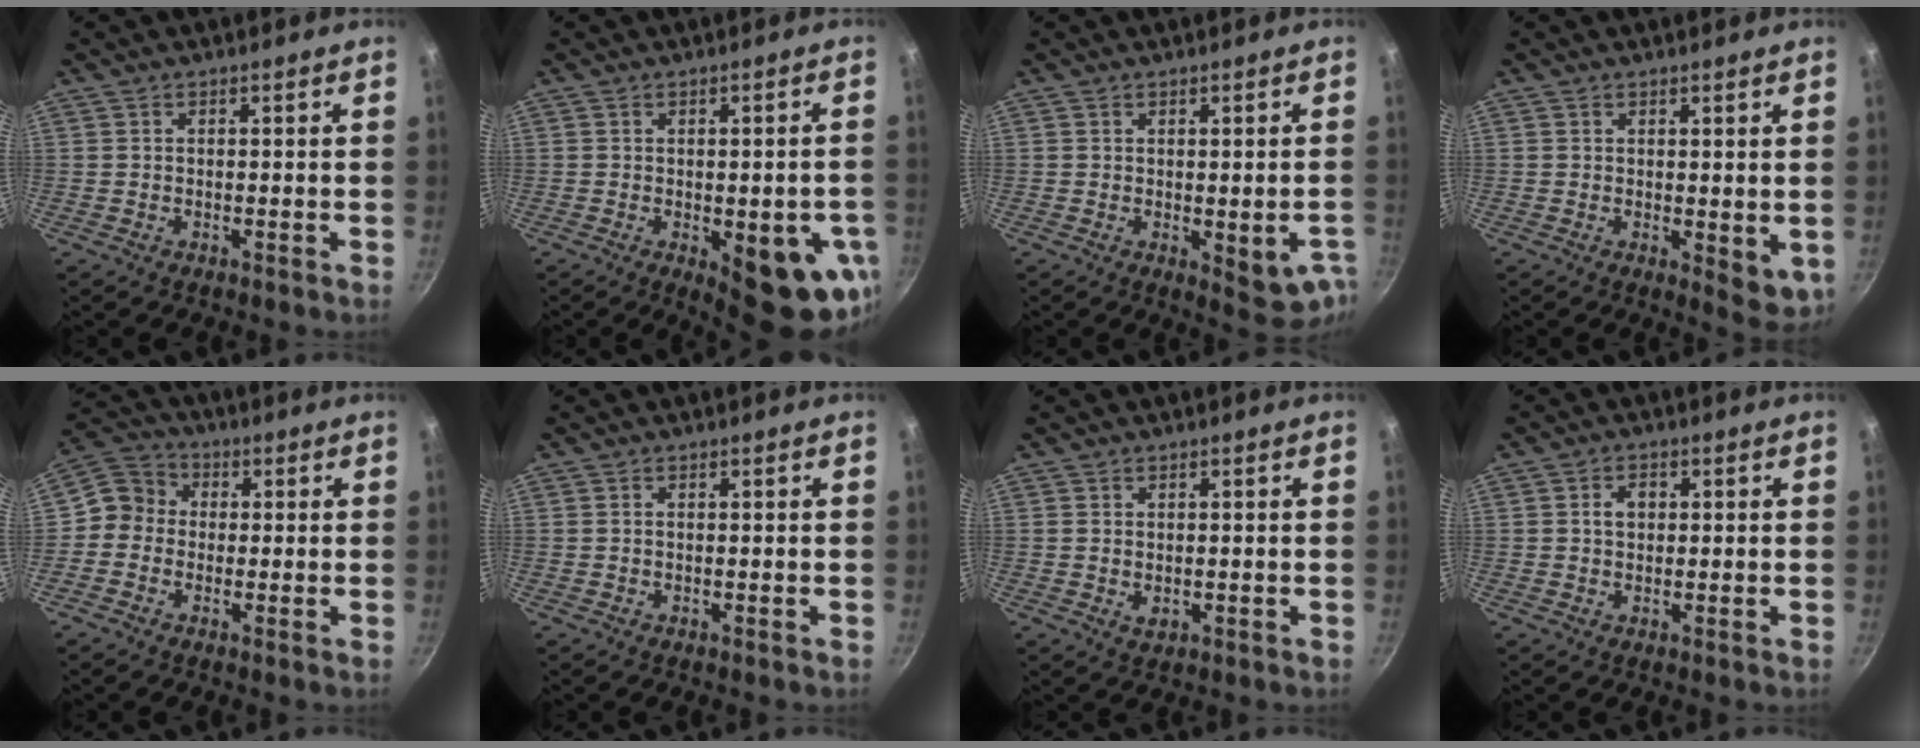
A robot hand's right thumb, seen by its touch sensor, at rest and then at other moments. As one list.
[{"total": 13.8, "force": [-4.1, 5.3, 12.0], "torque": [-0.105, 0.000, -0.041]}, {"total": 8.2, "force": [-1.8, 3.1, 7.3], "torque": [-0.061, 0.000, -0.015]}, {"total": 5.5, "force": [0.5, 2.8, 4.7], "torque": [-0.051, -0.005, 0.013]}, {"total": 6.5, "force": [-0.6, 6.1, 2.2], "torque": [-0.016, 0.019, -0.038]}, {"total": 0.0}, {"total": 1.9, "force": [-0.1, 1.4, 1.3], "torque": [-0.022, -0.003, 0.000]}, {"total": 2.9, "force": [0.4, 2.2, 1.8], "torque": [-0.016, 0.005, 0.005]}]